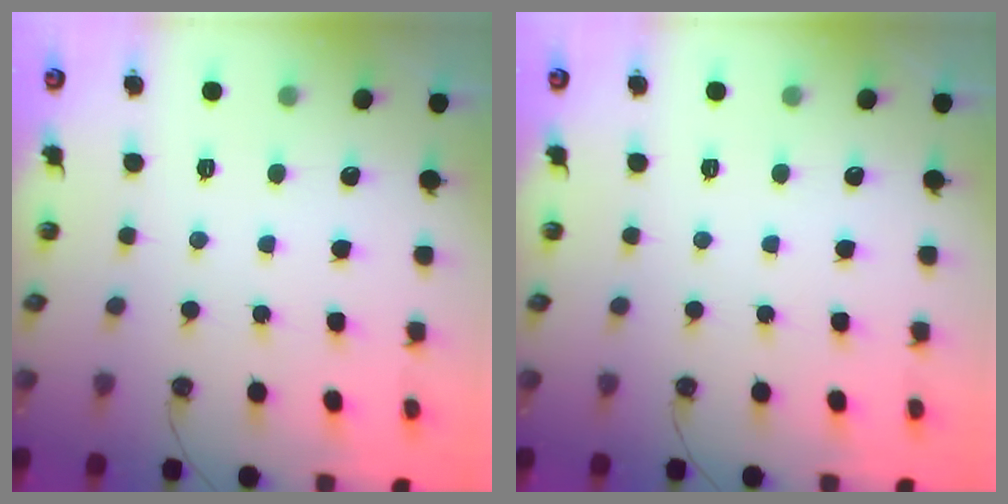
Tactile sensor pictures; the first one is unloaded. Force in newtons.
{"total": 0.0}